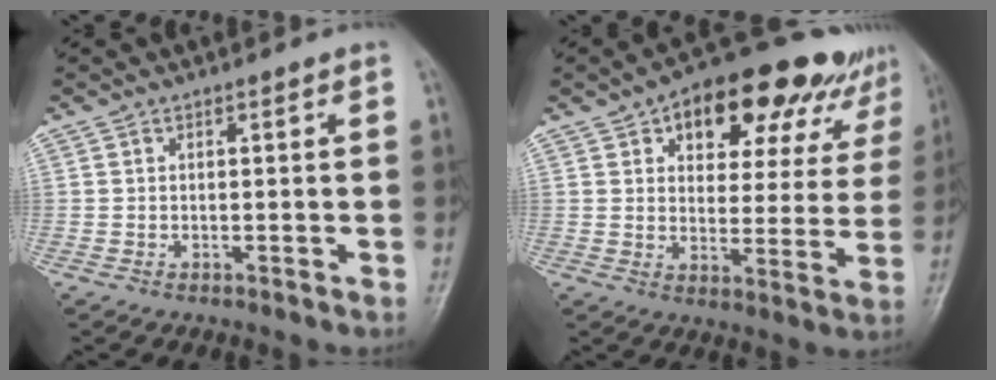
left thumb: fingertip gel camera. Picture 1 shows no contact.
{"total": 20.8, "force": [12.4, 10.5, 13.0], "torque": [-0.132, -0.010, 0.168]}